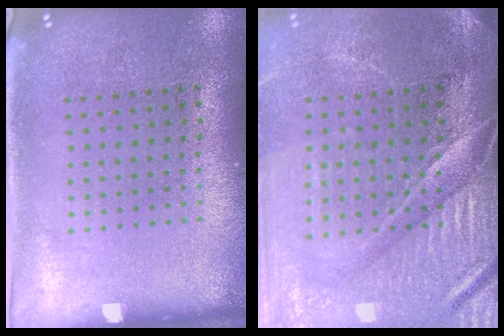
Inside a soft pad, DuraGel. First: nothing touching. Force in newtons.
{"total": 4.5, "press": 3.8, "slide": 2.3}